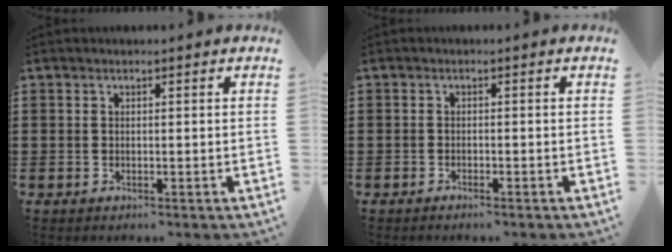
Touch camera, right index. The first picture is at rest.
{"total": 0.9, "force": [-0.8, -0.1, 0.3], "torque": [-0.007, -0.001, -0.017]}